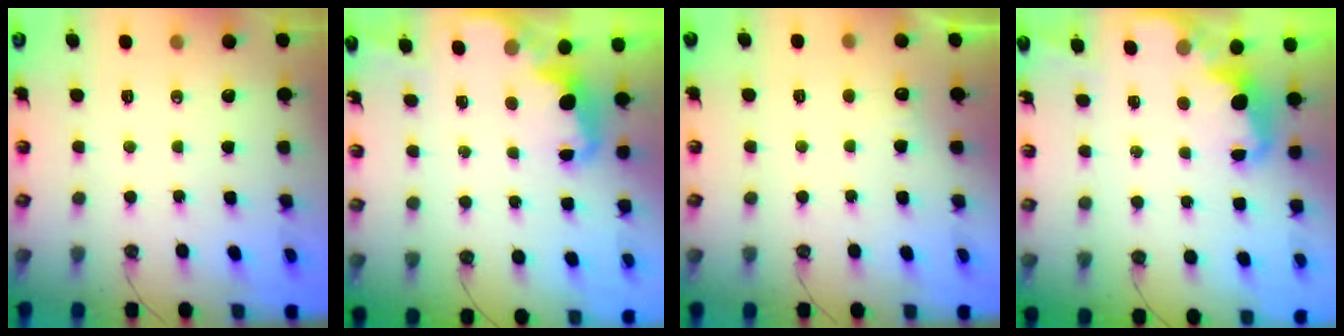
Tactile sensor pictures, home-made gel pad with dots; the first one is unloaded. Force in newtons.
{"total": 2.8, "press": 2.7, "slide": 0.7}
{"total": 5.2, "press": 5.0, "slide": 1.3}
{"total": 2.8, "press": 2.7, "slide": 0.7}